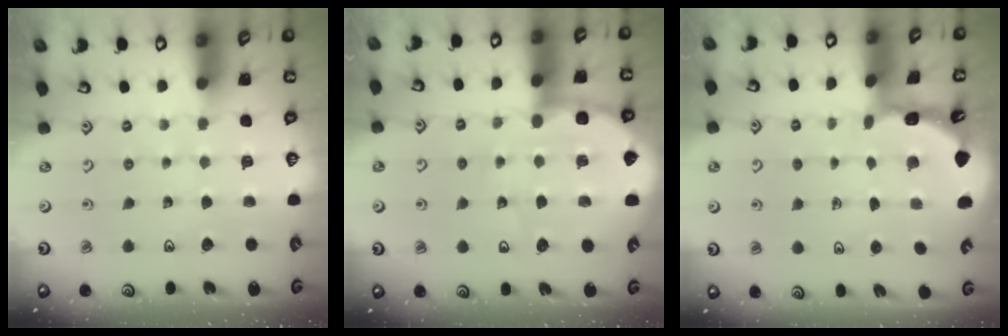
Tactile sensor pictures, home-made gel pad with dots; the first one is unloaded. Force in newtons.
{"total": 8.9, "press": 8.8, "slide": 1.3}
{"total": 1.8, "press": 1.7, "slide": 0.0}